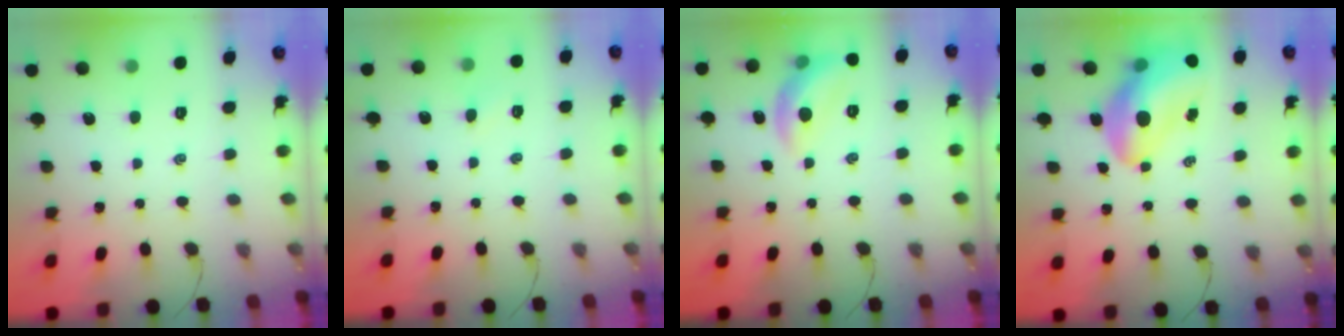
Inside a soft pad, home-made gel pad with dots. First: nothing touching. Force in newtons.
{"total": 2.5, "press": 2.3, "slide": 0.8}
{"total": 10.6, "press": 10.6, "slide": 0.3}
{"total": 15.4, "press": 14.7, "slide": 4.4}